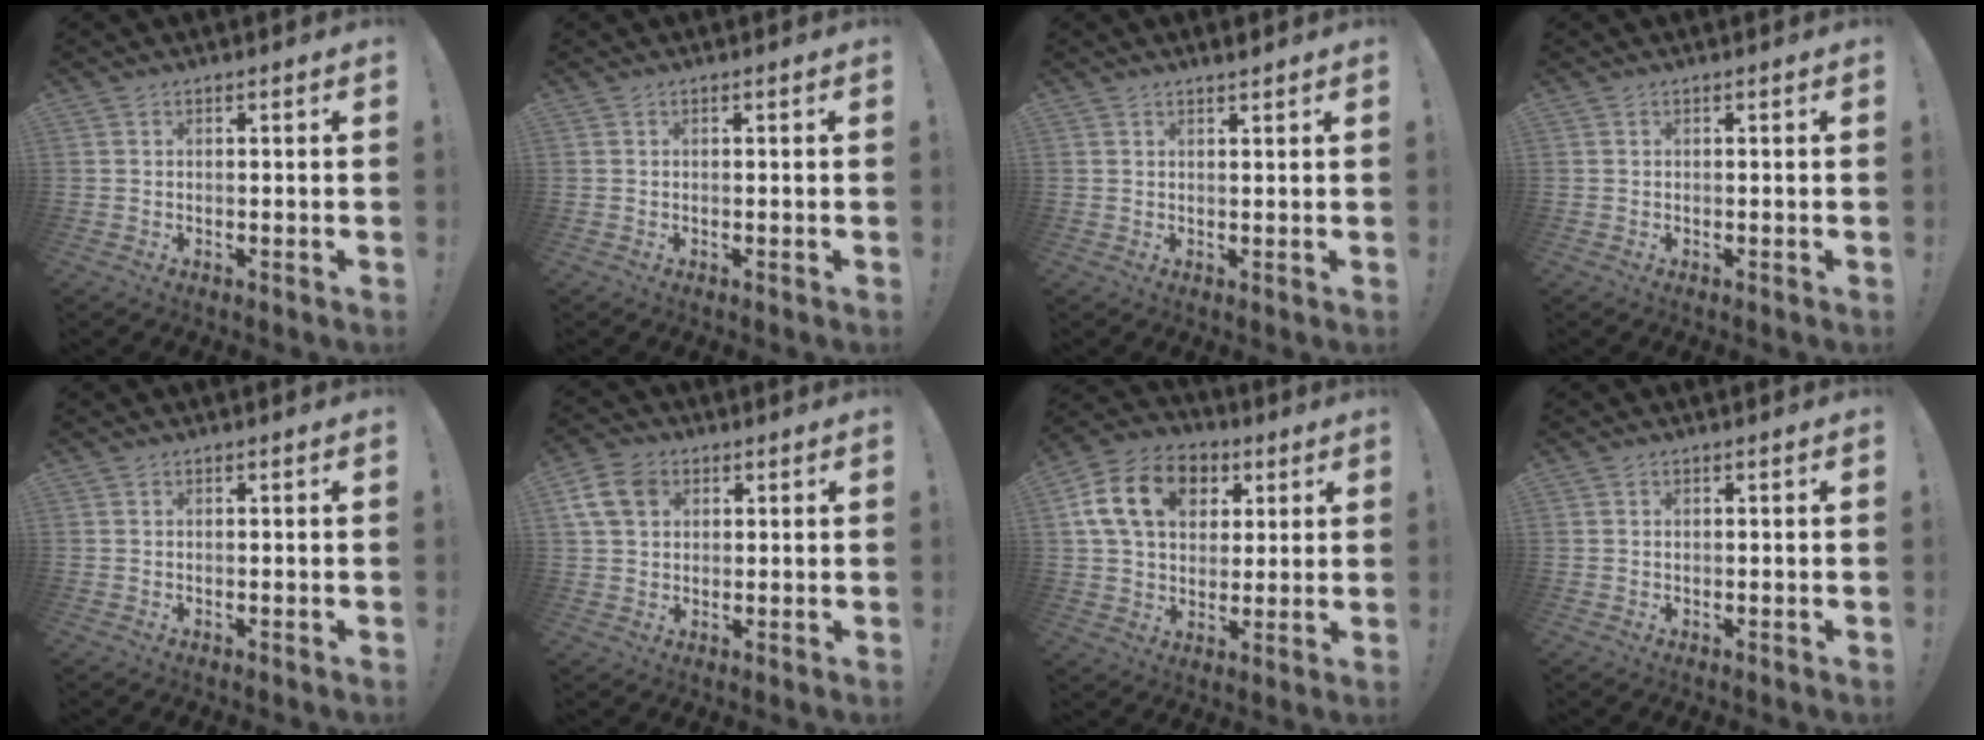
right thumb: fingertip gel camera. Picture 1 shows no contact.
{"total": 0.0}
{"total": 2.2, "force": [1.9, 0.0, 1.0], "torque": [-0.006, -0.014, 0.031]}
{"total": 0.0}
{"total": 0.0}
{"total": 10.1, "force": [3.7, 7.4, 5.7], "torque": [-0.109, -0.005, 0.075]}
{"total": 17.5, "force": [5.7, 12.8, 10.4], "torque": [-0.173, -0.004, 0.108]}
{"total": 0.0}